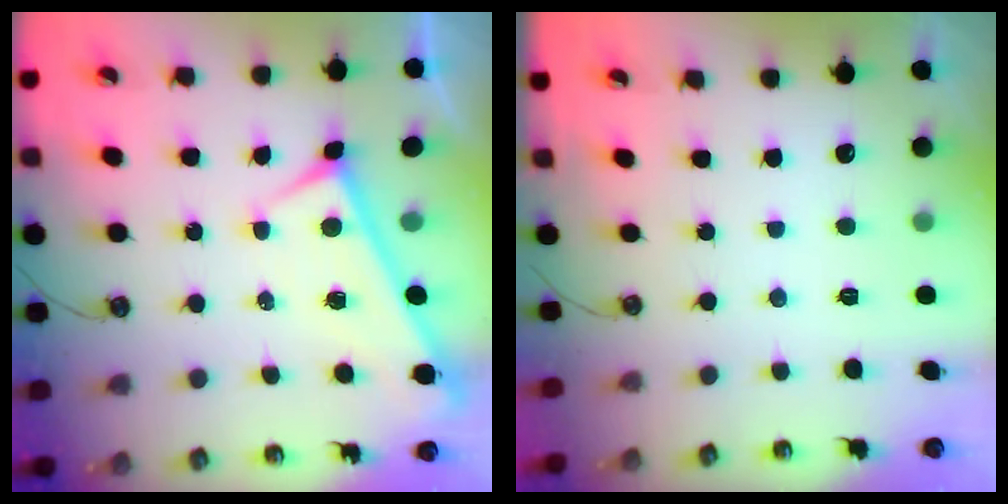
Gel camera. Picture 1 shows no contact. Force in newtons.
{"total": 0.0}